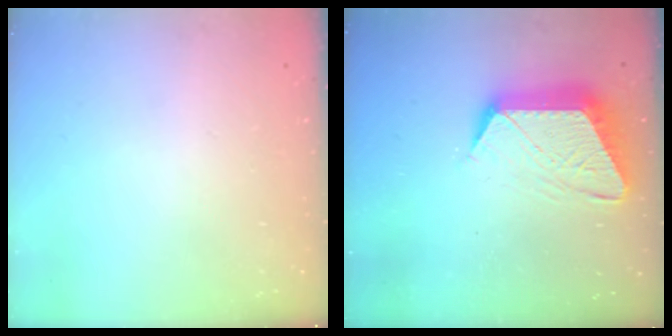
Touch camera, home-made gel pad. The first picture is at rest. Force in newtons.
{"total": 13.5, "press": 13.4, "slide": 0.9}